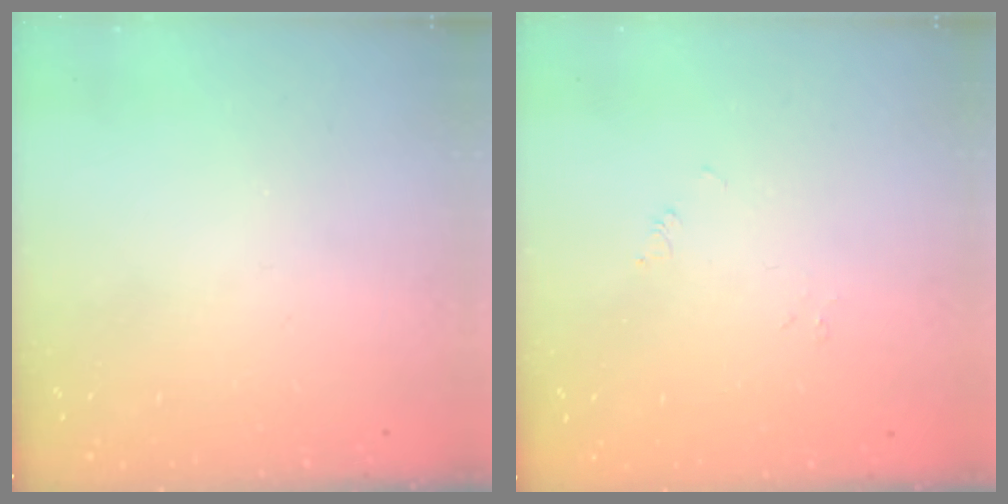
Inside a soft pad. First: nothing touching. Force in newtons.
{"total": 0.0}